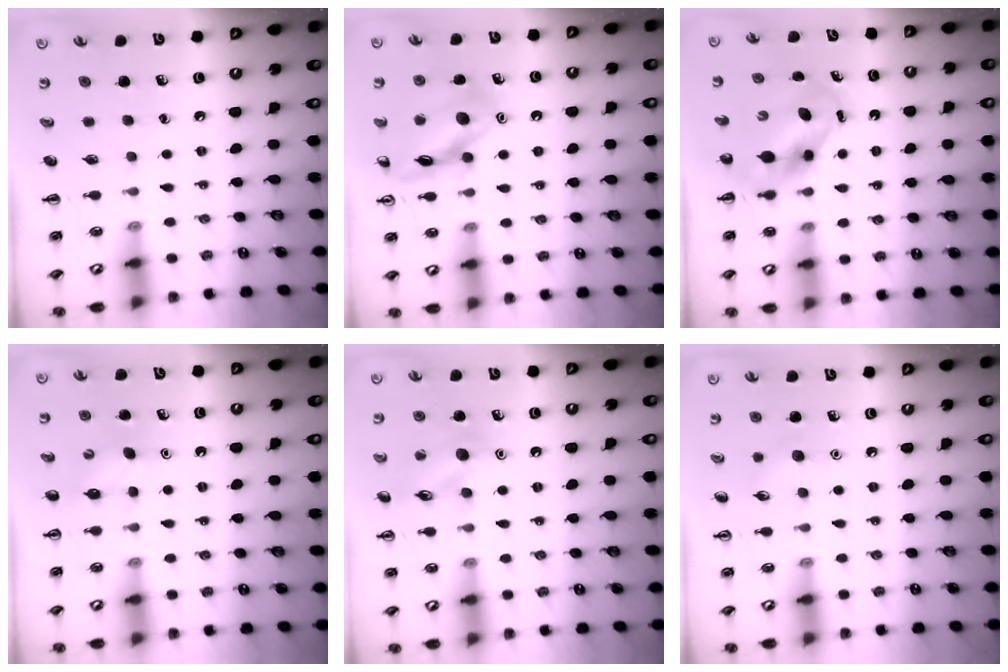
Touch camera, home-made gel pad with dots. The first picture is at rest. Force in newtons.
{"total": 12.7, "press": 12.6, "slide": 1.2}
{"total": 5.5, "press": 5.4, "slide": 1.0}
{"total": 3.0, "press": 2.9, "slide": 0.7}
{"total": 10.5, "press": 10.4, "slide": 1.4}
{"total": 5.4, "press": 5.2, "slide": 1.1}